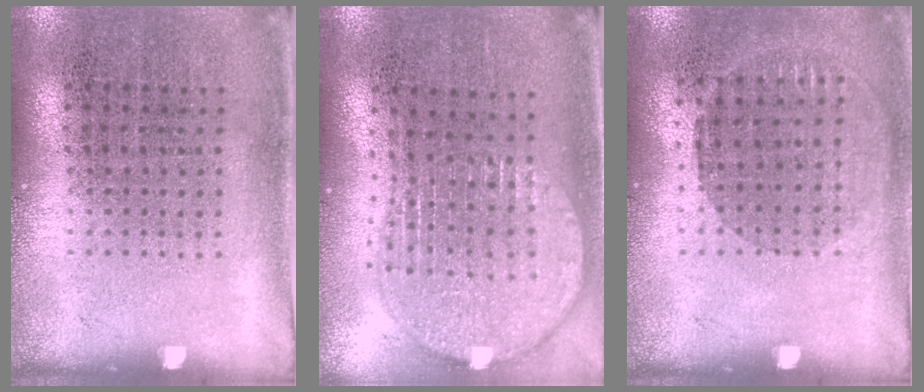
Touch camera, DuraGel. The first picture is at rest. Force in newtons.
{"total": 1.9, "press": 1.6, "slide": 1.1}
{"total": 0.9, "press": 0.8, "slide": 0.4}